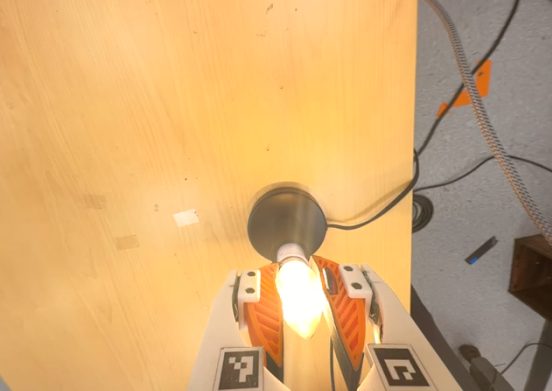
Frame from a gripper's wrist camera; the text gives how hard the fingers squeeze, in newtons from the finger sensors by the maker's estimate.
{"total": 21.8, "left": 19.2, "right": 24.5}